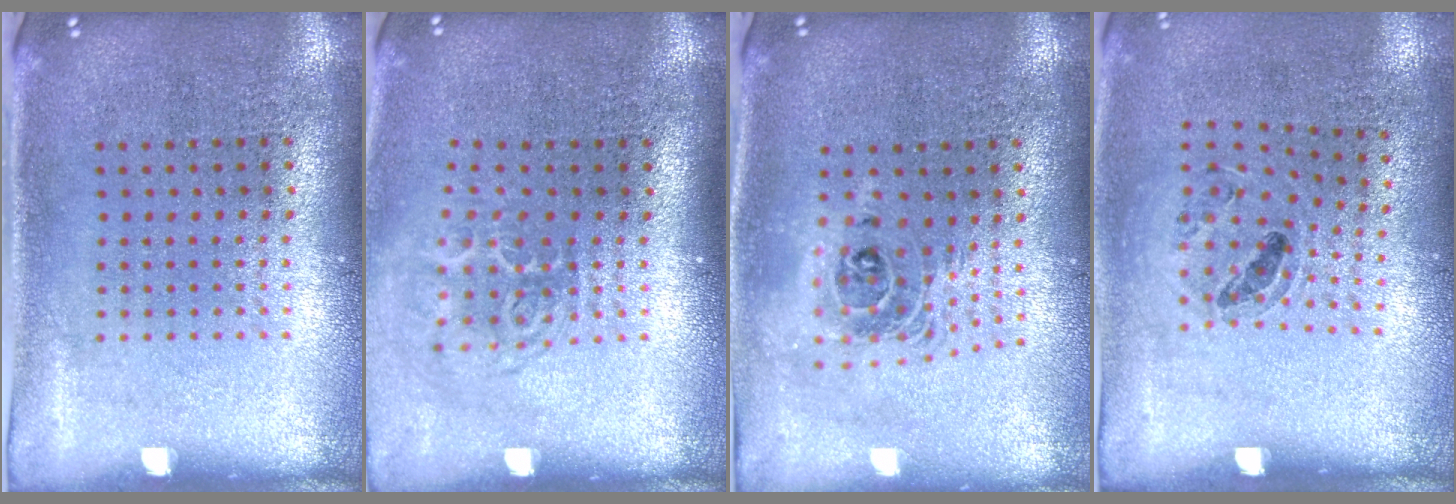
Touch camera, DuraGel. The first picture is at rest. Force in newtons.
{"total": 1.7, "press": 1.1, "slide": 1.2}
{"total": 1.8, "press": 1.4, "slide": 1.1}
{"total": 0.9, "press": 0.8, "slide": 0.3}